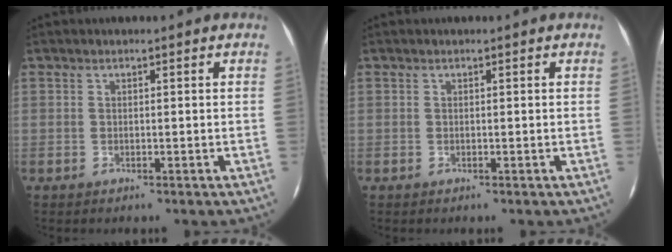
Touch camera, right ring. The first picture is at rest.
{"total": 0.0}